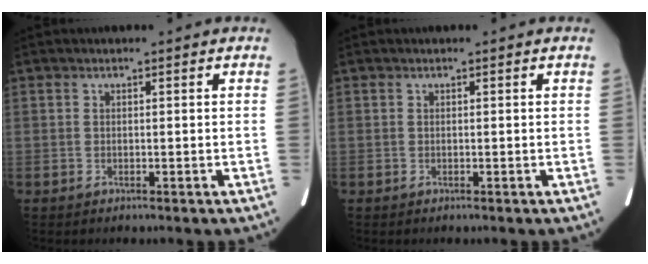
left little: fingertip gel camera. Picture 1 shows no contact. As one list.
[{"total": 0.0}]